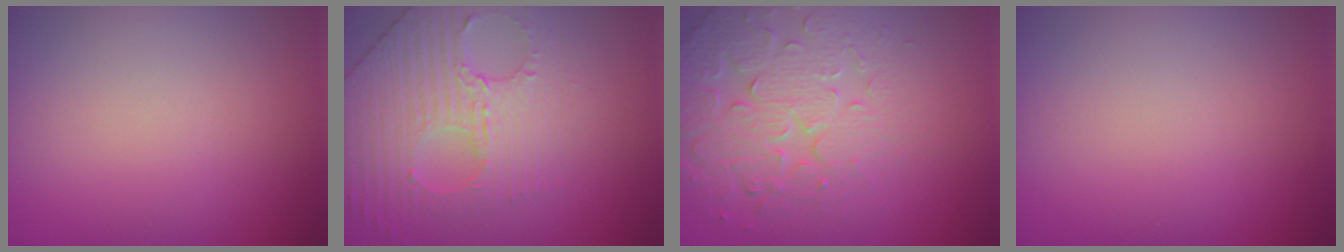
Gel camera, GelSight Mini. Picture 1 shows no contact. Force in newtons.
{"total": 4.2, "press": 4.2, "slide": 0.3}
{"total": 4.1, "press": 3.9, "slide": 1.3}
{"total": 0.0}